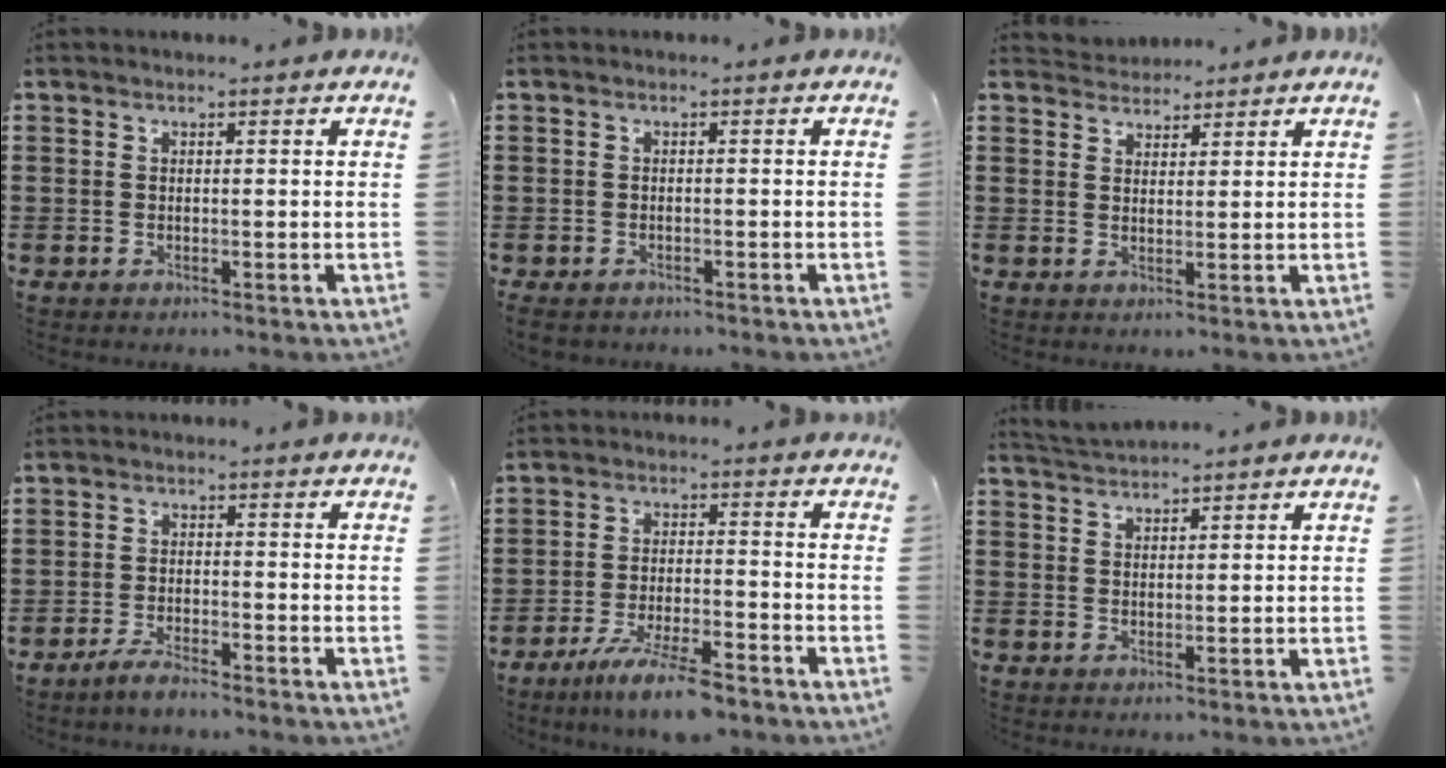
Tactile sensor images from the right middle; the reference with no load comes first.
{"total": 1.2, "force": [-1.1, 0.4, 0.2], "torque": [-0.005, -0.003, -0.023]}
{"total": 2.7, "force": [2.6, 0.4, -0.4], "torque": [0.000, -0.003, 0.052]}
{"total": 2.9, "force": [-2.6, 0.3, 1.2], "torque": [-0.026, 0.001, -0.052]}
{"total": 7.6, "force": [-6.1, 0.8, 4.5], "torque": [-0.085, -0.007, -0.113]}
{"total": 2.4, "force": [2.4, -0.3, 0.2], "torque": [-0.010, 0.000, 0.046]}